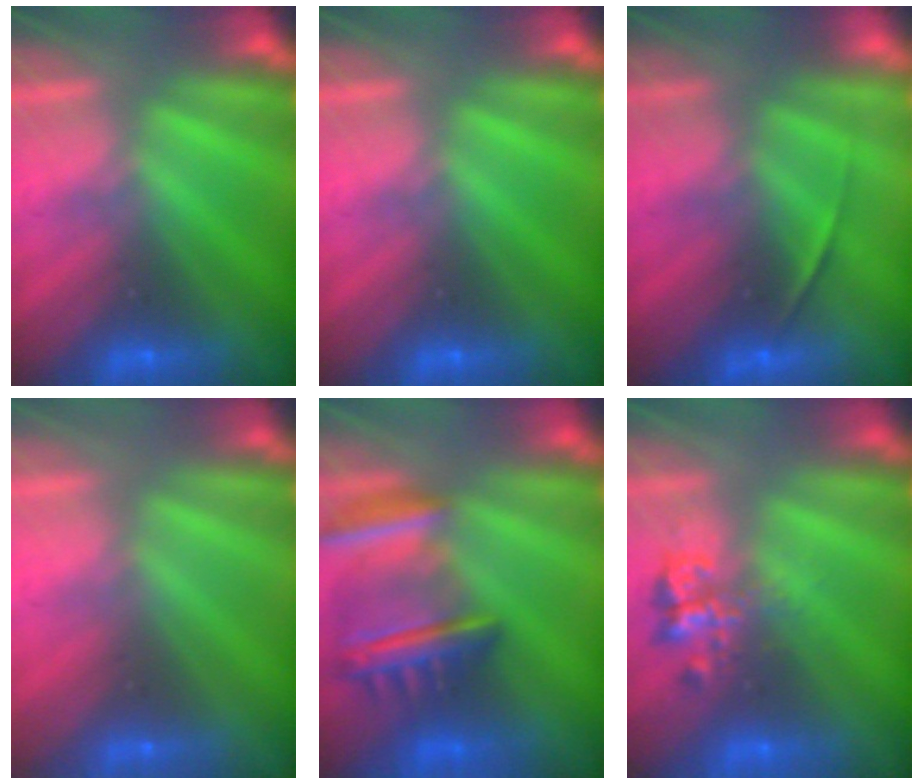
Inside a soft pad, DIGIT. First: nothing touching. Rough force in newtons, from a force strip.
{"total": 0.0}
{"total": 1.9}
{"total": 2.7}
{"total": 7.6}
{"total": 2.3}